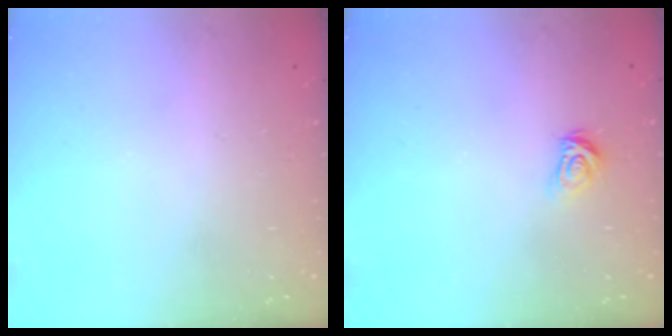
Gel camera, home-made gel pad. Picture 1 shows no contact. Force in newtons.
{"total": 4.9, "press": 4.9, "slide": 0.5}